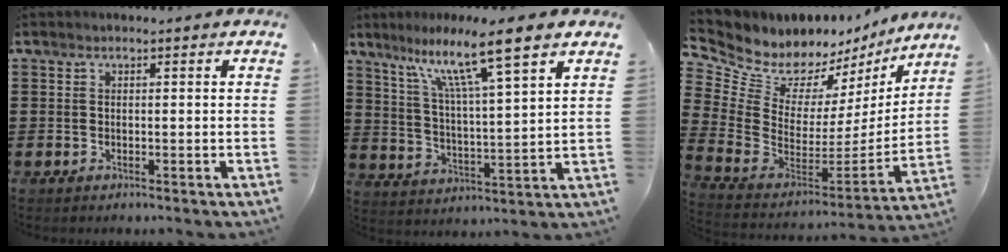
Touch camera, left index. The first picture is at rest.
{"total": 10.2, "force": [7.4, 0.3, 7.0], "torque": [-0.143, -0.040, 0.118]}
{"total": 8.0, "force": [7.0, 3.9, 1.2], "torque": [-0.073, -0.064, 0.126]}